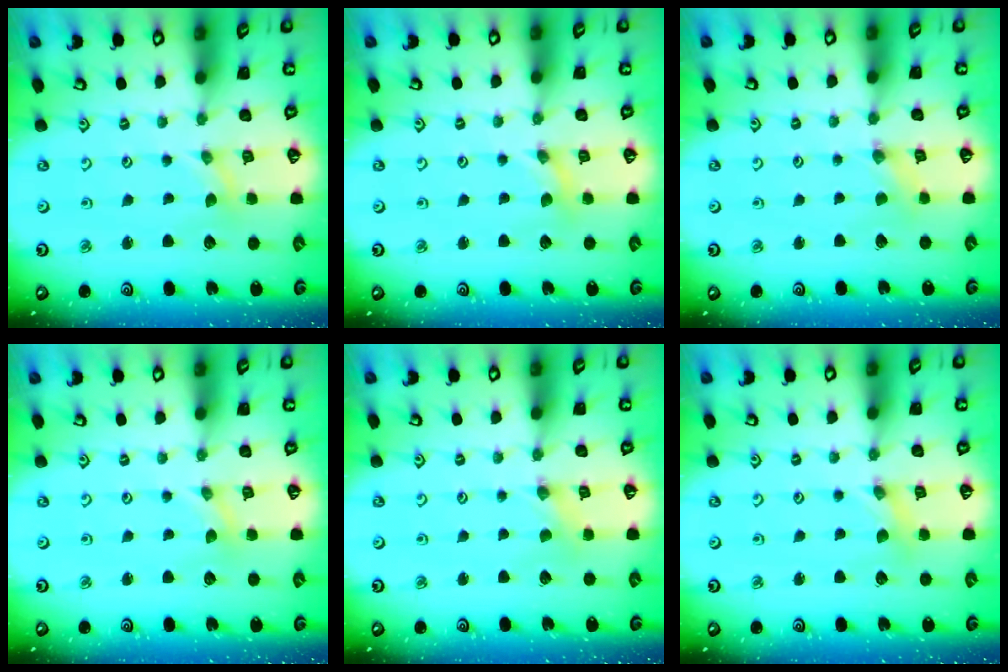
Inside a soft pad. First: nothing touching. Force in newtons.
{"total": 0.0}
{"total": 0.0}
{"total": 0.0}
{"total": 0.0}
{"total": 1.0, "press": 1.0, "slide": 0.2}